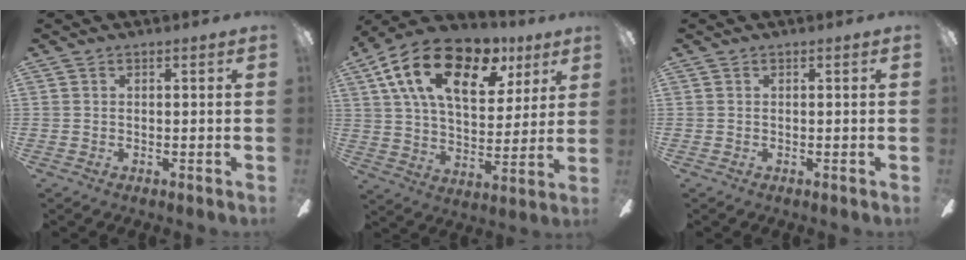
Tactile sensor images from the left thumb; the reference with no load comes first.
{"total": 22.4, "force": [11.2, 12.0, 15.2], "torque": [-0.265, -0.038, 0.190]}
{"total": 0.0}